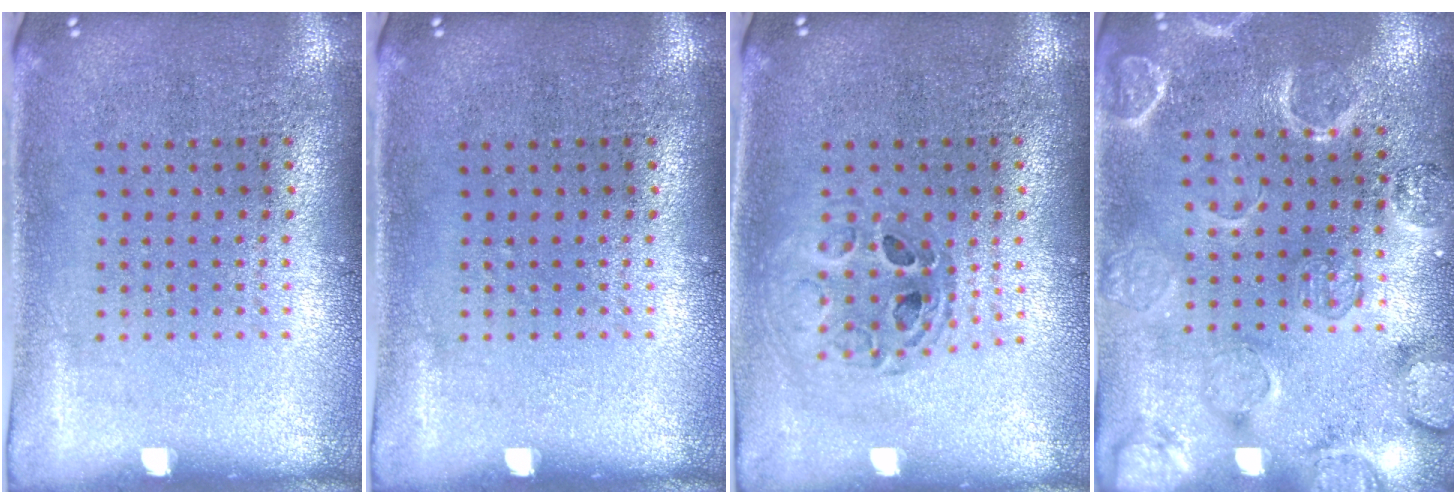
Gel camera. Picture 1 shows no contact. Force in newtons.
{"total": 0.0}
{"total": 0.7, "press": 0.7, "slide": 0.1}
{"total": 2.4, "press": 2.4, "slide": 0.4}